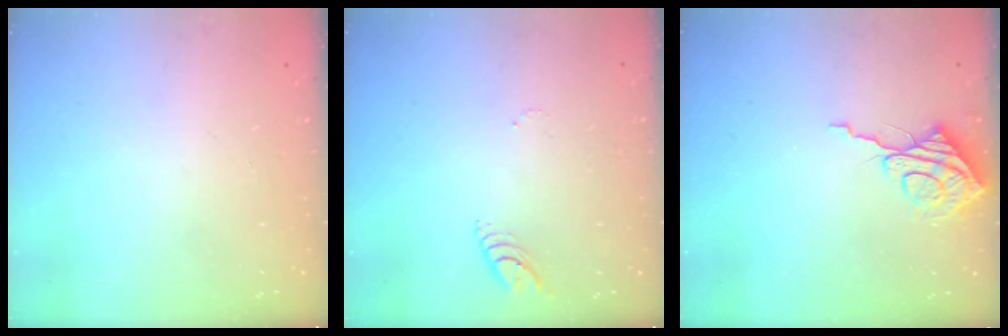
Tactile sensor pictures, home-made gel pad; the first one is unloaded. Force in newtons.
{"total": 4.4, "press": 4.4, "slide": 0.3}
{"total": 10.1, "press": 10.0, "slide": 0.9}